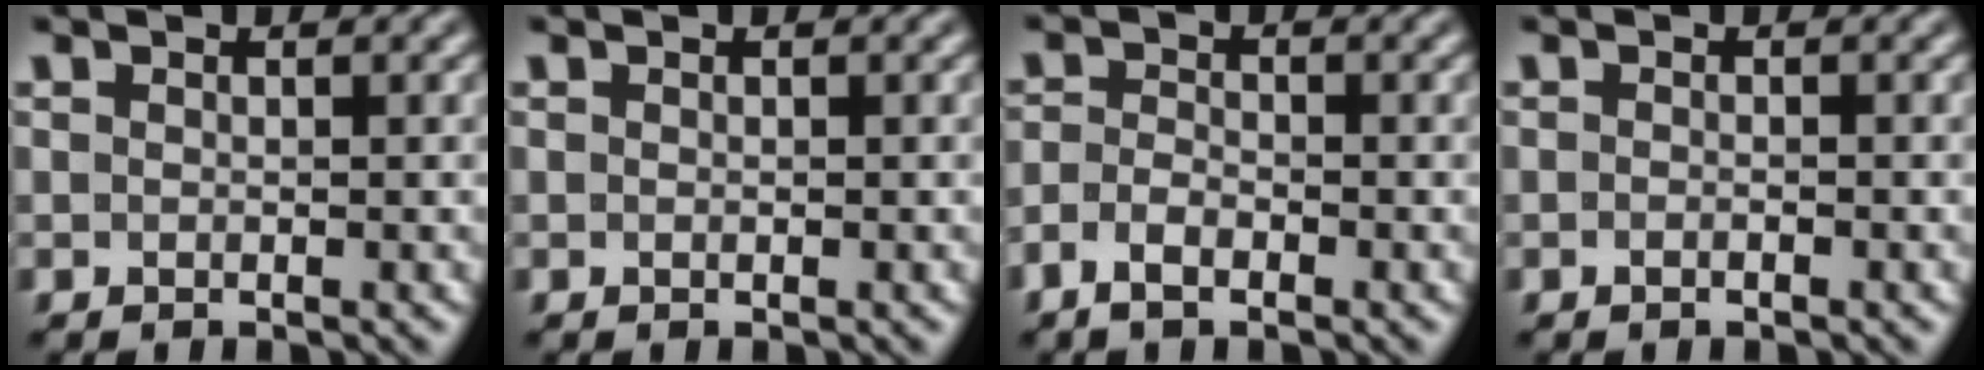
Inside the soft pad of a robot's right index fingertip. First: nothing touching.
{"total": 0.0}
{"total": 2.1, "force": [-1.8, 0.6, 1.0], "torque": [-0.022, -0.011, -0.028]}
{"total": 0.7, "force": [-0.6, -0.3, 0.2], "torque": [-0.003, 0.000, -0.011]}